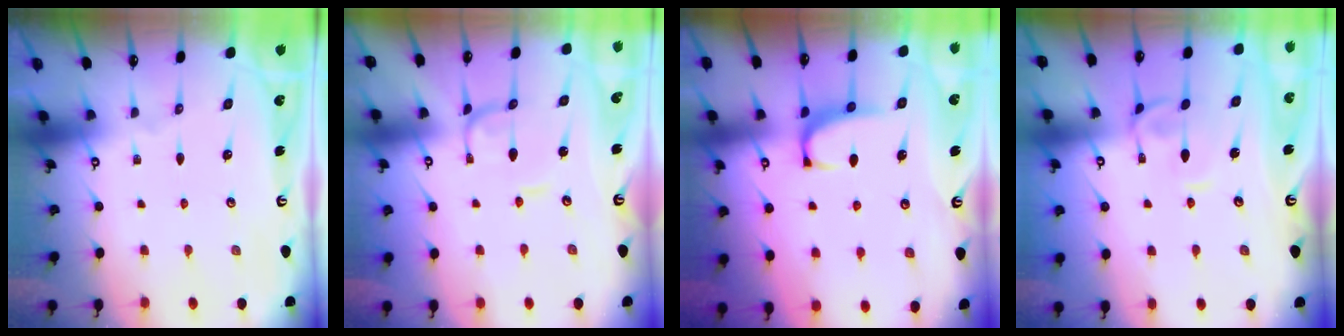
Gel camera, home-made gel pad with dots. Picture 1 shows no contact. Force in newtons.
{"total": 1.2, "press": 1.2, "slide": 0.3}
{"total": 1.4, "press": 1.2, "slide": 0.7}
{"total": 1.1, "press": 0.9, "slide": 0.6}